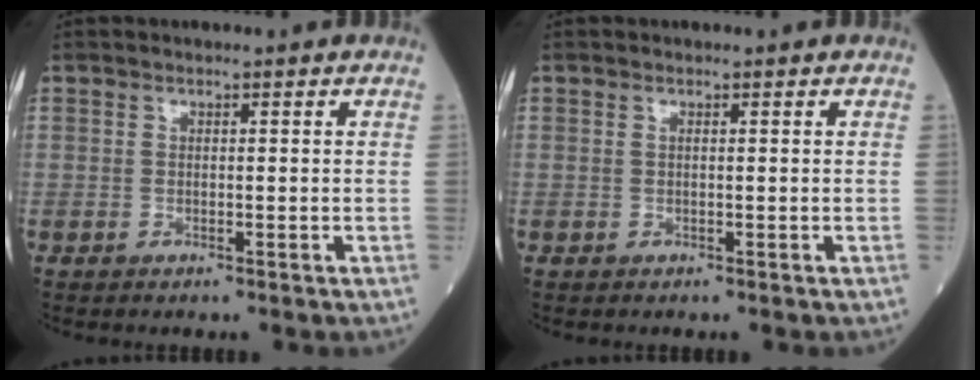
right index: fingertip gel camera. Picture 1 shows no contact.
{"total": 0.0}